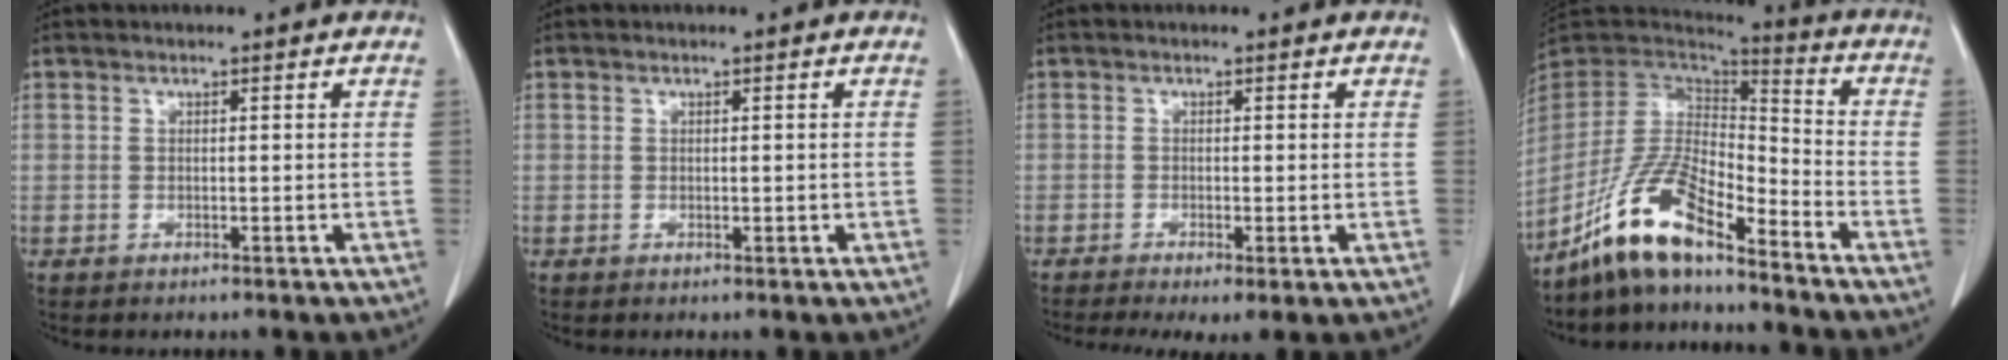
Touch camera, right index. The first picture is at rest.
{"total": 0.7, "force": [0.0, 0.3, 0.7], "torque": [-0.013, -0.003, 0.003]}
{"total": 4.6, "force": [-2.6, 1.2, 3.6], "torque": [-0.057, -0.016, -0.044]}
{"total": 13.0, "force": [-9.6, 2.9, 8.2], "torque": [-0.171, 0.010, -0.181]}